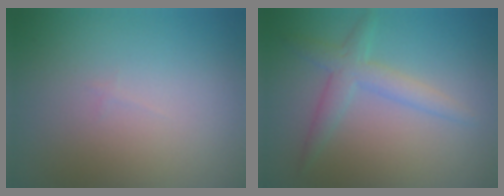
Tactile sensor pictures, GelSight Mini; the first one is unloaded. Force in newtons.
{"total": 2.7, "press": 2.7, "slide": 0.0}